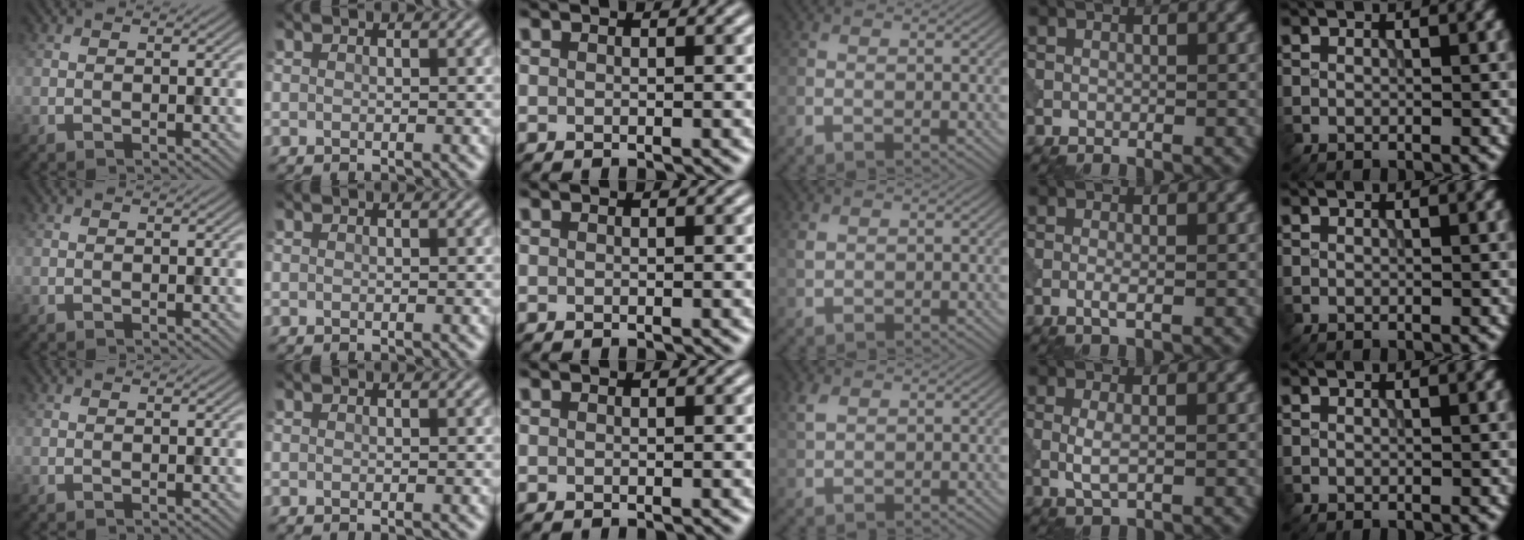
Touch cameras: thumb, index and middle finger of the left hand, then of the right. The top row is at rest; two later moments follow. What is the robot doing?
{"motion": "dispense", "object": "pipette"}